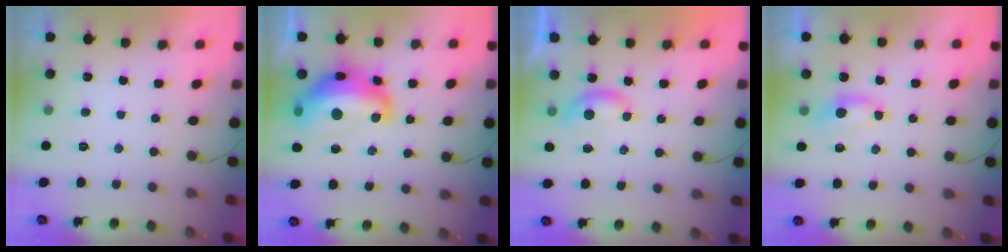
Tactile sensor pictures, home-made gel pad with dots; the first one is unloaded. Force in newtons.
{"total": 18.9, "press": 18.8, "slide": 1.6}
{"total": 4.4, "press": 4.4, "slide": 0.5}
{"total": 5.1, "press": 5.1, "slide": 0.5}